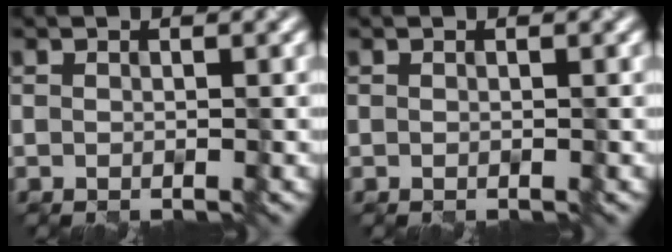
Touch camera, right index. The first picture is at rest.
{"total": 0.0}